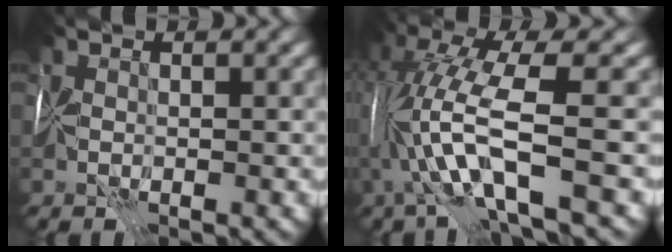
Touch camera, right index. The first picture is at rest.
{"total": 9.0, "force": [-0.8, 1.9, 8.8], "torque": [-0.170, 0.015, -0.016]}